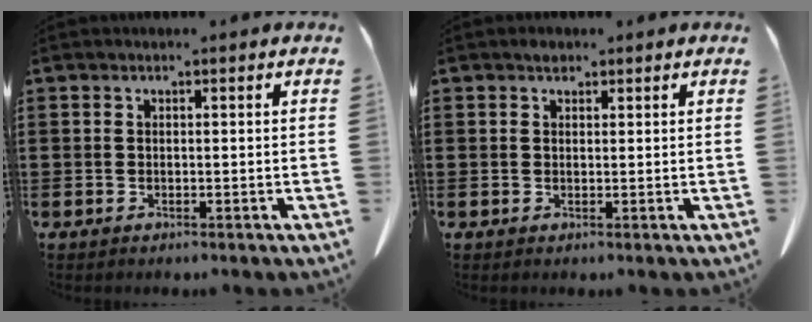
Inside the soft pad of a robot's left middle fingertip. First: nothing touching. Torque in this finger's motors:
{"motor_torque": [0.00, 0.00, 0.00, 0.00]}